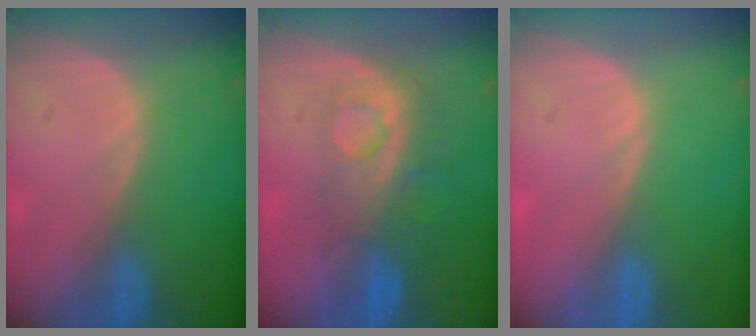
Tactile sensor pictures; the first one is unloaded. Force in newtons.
{"total": 8.3, "press": 7.3, "slide": 3.8}
{"total": 0.0}